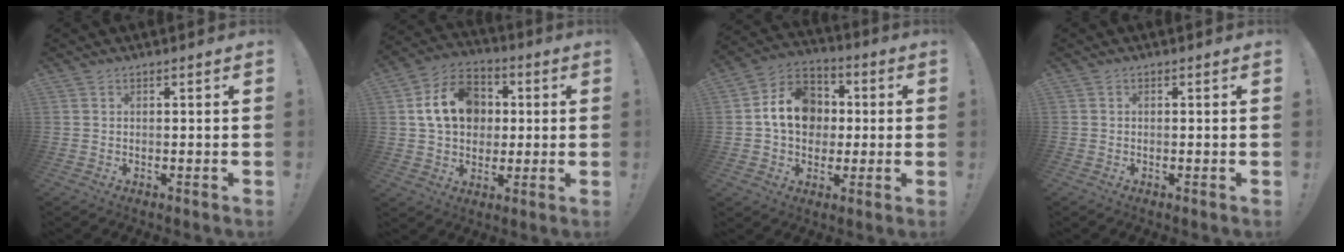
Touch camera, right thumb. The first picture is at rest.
{"total": 15.9, "force": [3.0, 12.7, 9.0], "torque": [-0.139, 0.008, 0.067]}
{"total": 15.0, "force": [1.4, 12.4, 8.3], "torque": [-0.113, 0.013, 0.033]}
{"total": 0.5, "force": [-0.1, -0.2, 0.4], "torque": [-0.014, 0.002, -0.002]}